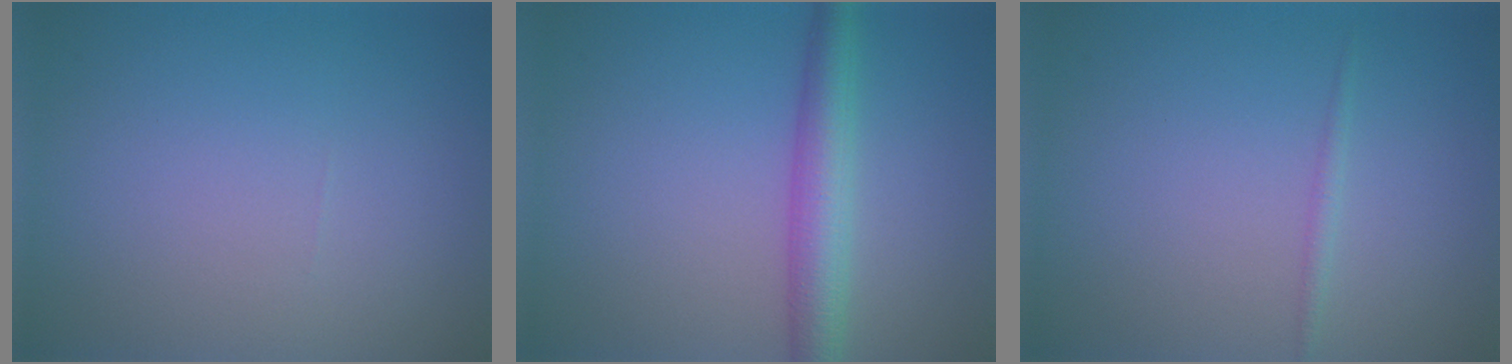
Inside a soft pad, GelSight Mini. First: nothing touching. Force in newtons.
{"total": 4.1, "press": 4.1, "slide": 0.1}
{"total": 0.7, "press": 0.7, "slide": 0.0}